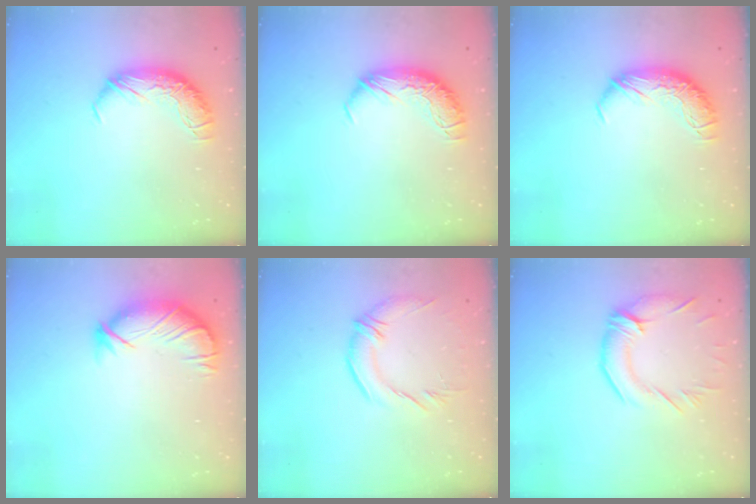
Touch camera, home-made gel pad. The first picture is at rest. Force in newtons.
{"total": 0.0}
{"total": 0.0}
{"total": 3.9, "press": 3.3, "slide": 2.0}
{"total": 2.7, "press": 1.0, "slide": 2.5}
{"total": 2.9, "press": 2.5, "slide": 1.5}